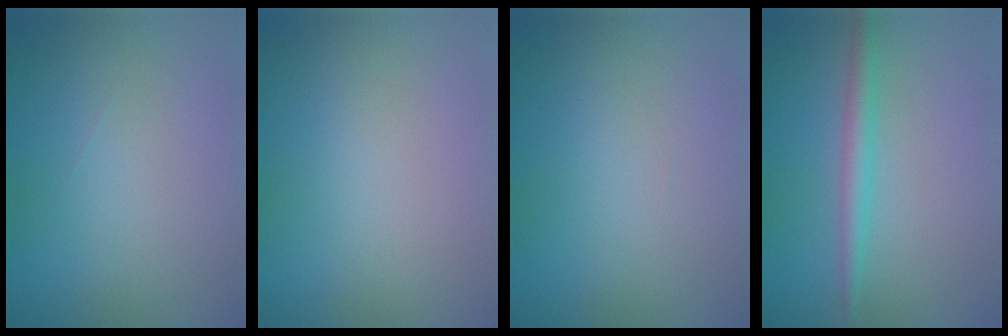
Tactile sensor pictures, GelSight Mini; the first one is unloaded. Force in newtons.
{"total": 0.0}
{"total": 0.0}
{"total": 2.2, "press": 2.2, "slide": 0.1}